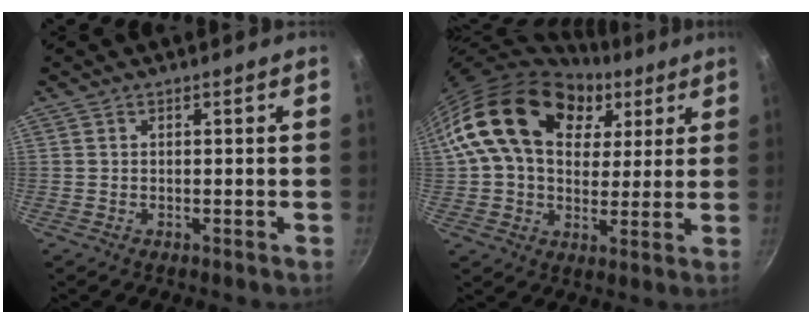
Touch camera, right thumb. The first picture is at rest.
{"total": 21.6, "force": [8.8, 14.3, 13.5], "torque": [-0.215, -0.006, 0.143]}